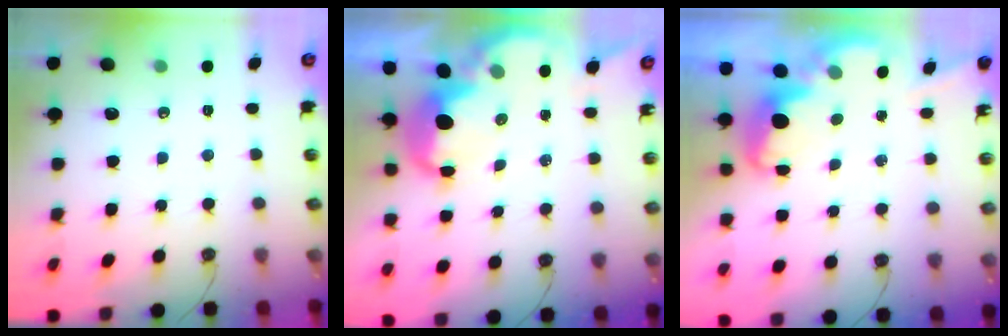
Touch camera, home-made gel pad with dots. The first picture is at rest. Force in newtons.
{"total": 5.7, "press": 5.7, "slide": 0.7}
{"total": 3.8, "press": 3.7, "slide": 0.6}